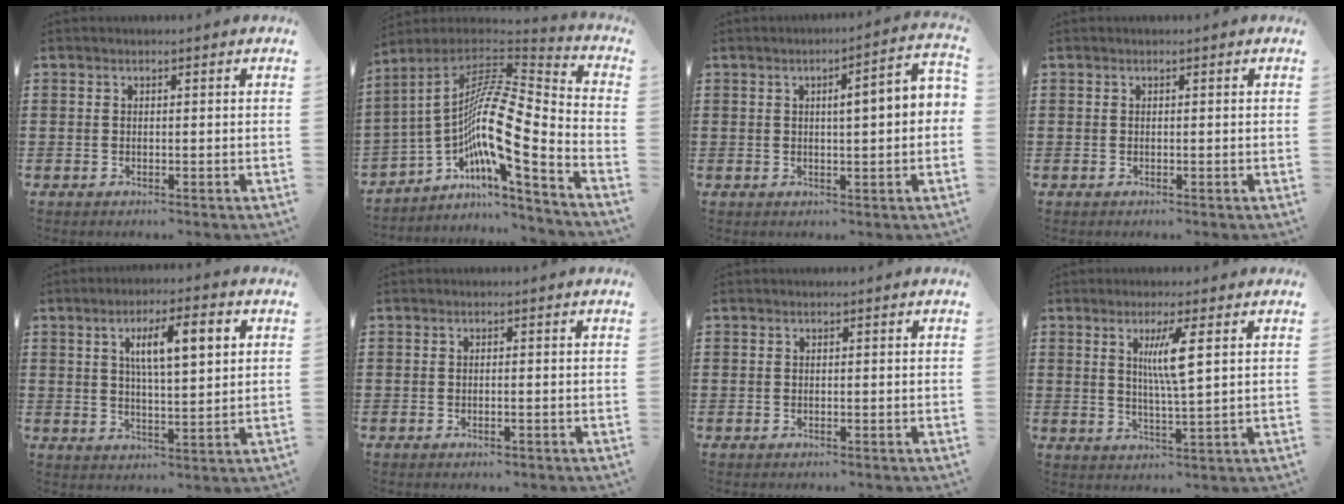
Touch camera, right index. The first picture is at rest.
{"total": 11.2, "force": [-2.0, 2.2, 10.8], "torque": [-0.229, -0.033, -0.057]}
{"total": 3.9, "force": [0.3, 0.4, 3.9], "torque": [-0.063, -0.003, -0.002]}
{"total": 0.0}
{"total": 7.9, "force": [2.5, 2.1, 7.2], "torque": [-0.135, 0.007, 0.037]}
{"total": 0.6, "force": [-0.3, 0.1, 0.5], "torque": [-0.010, -0.004, -0.005]}
{"total": 0.0}
{"total": 5.6, "force": [1.9, 0.2, 5.3], "torque": [-0.107, -0.001, 0.027]}